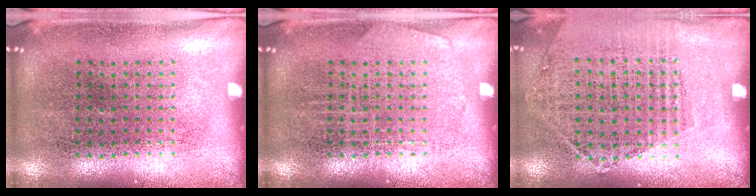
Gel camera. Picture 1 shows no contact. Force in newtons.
{"total": 0.6, "press": 0.6, "slide": 0.1}
{"total": 1.0, "press": 0.9, "slide": 0.5}